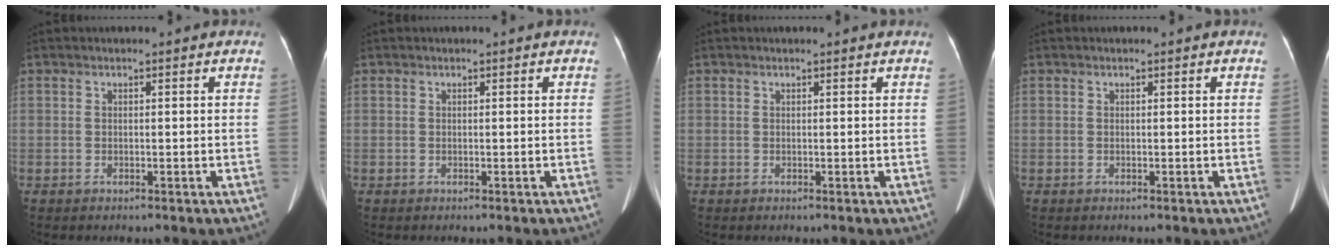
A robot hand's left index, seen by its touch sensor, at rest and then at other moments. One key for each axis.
{"total": 0.0}
{"total": 0.9, "fx": 0.9, "fy": -0.1, "fz": 0.2, "tx": -0.010, "ty": 0.003, "tz": 0.011}
{"total": 0.0}